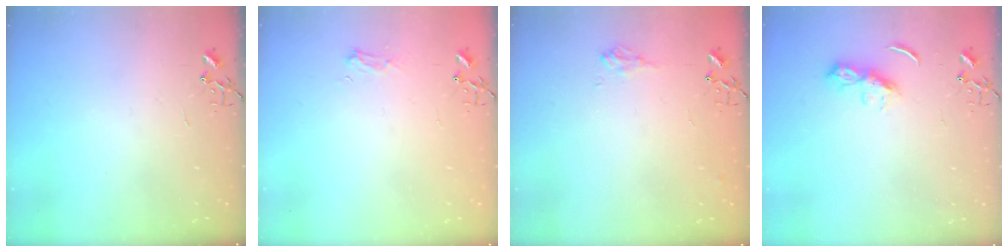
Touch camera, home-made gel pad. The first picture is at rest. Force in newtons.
{"total": 6.6, "press": 6.6, "slide": 0.5}
{"total": 8.5, "press": 8.4, "slide": 0.8}
{"total": 6.7, "press": 6.7, "slide": 0.6}